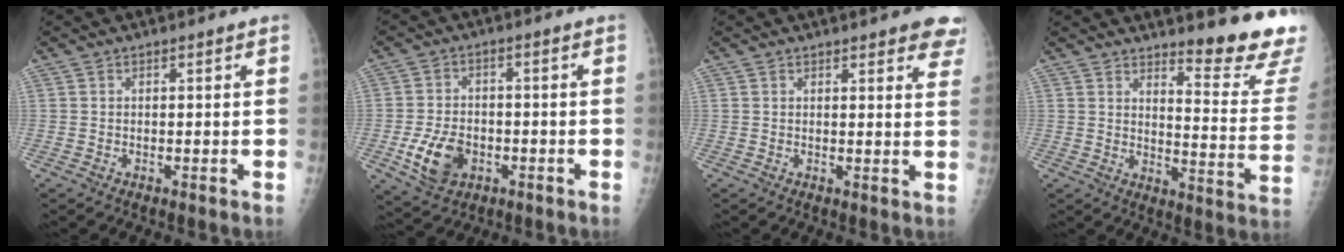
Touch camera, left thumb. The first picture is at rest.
{"total": 8.8, "force": [-3.0, 6.1, 5.5], "torque": [-0.088, 0.010, -0.047]}
{"total": 7.3, "force": [5.3, 2.3, 4.4], "torque": [-0.023, -0.018, 0.049]}
{"total": 14.4, "force": [12.4, 1.2, 7.2], "torque": [-0.071, -0.149, 0.152]}